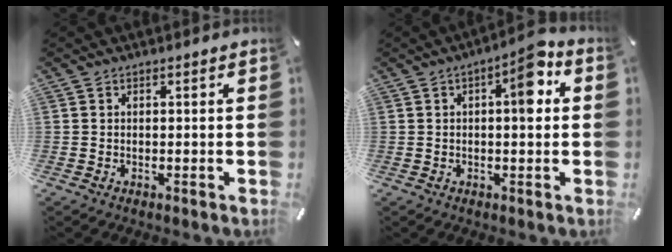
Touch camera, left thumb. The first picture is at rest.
{"total": 8.6, "force": [2.0, 3.0, 7.8], "torque": [-0.102, -0.004, 0.022]}